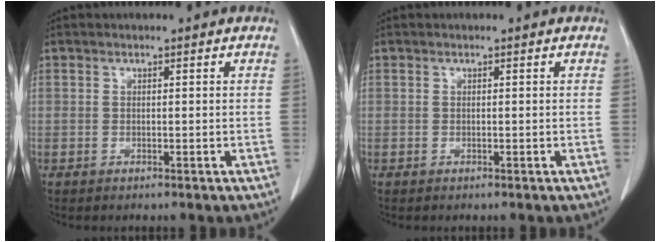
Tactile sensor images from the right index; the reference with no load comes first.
{"total": 0.0}